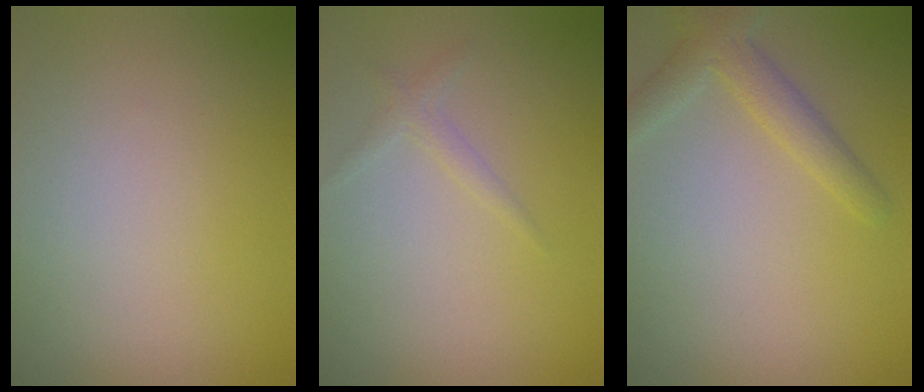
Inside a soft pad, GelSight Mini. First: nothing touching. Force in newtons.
{"total": 1.1, "press": 1.1, "slide": 0.1}
{"total": 2.8, "press": 2.8, "slide": 0.0}